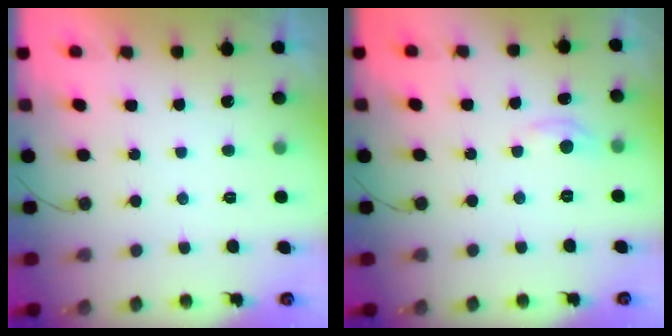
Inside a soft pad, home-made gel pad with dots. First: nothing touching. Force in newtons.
{"total": 4.3, "press": 4.3, "slide": 0.6}